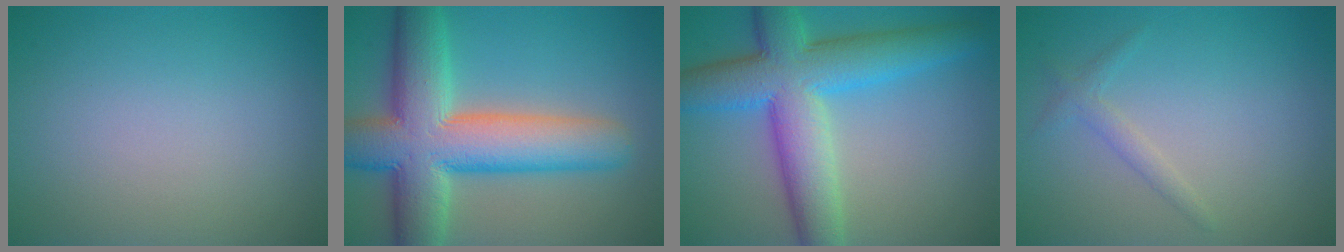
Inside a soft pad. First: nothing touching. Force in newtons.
{"total": 12.0, "press": 12.0, "slide": 0.6}
{"total": 9.6, "press": 9.6, "slide": 0.2}
{"total": 1.3, "press": 1.3, "slide": 0.0}